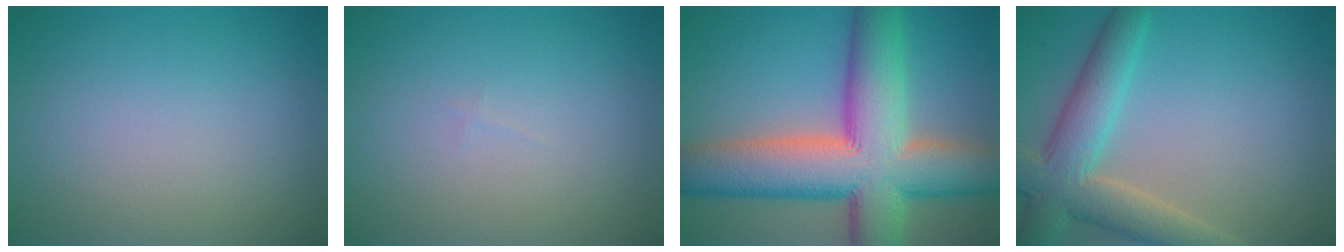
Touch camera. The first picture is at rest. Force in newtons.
{"total": 0.0}
{"total": 13.7, "press": 13.7, "slide": 0.8}
{"total": 6.3, "press": 6.3, "slide": 0.5}